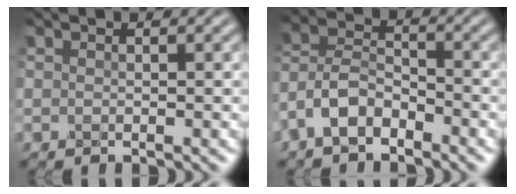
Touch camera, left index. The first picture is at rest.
{"total": 4.2, "force": [-3.0, 1.9, 2.3], "torque": [-0.048, 0.009, -0.069]}